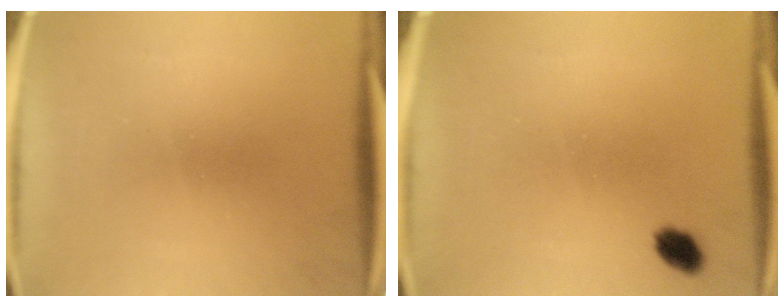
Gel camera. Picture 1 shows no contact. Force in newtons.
{"total": 2.8}